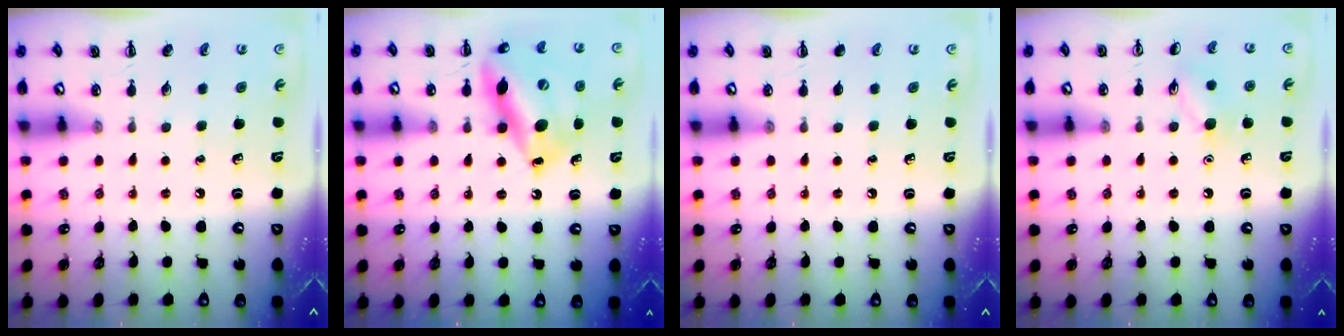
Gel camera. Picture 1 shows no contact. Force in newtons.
{"total": 15.6, "press": 15.1, "slide": 4.0}
{"total": 0.0}
{"total": 7.5, "press": 7.4, "slide": 1.0}